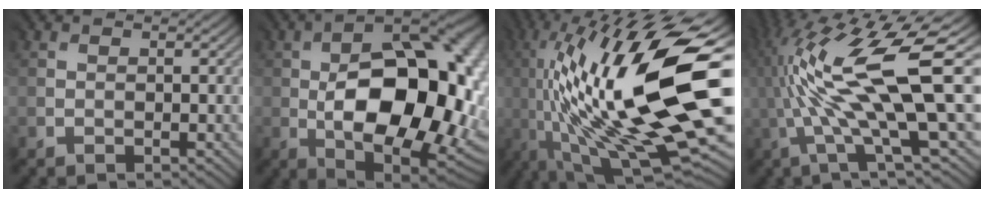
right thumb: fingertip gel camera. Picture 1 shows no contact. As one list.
[{"total": 17.6, "force": [-1.7, 9.4, 14.7], "torque": [-0.207, 0.001, -0.030]}, {"total": 20.5, "force": [-0.1, 6.3, 19.5], "torque": [-0.371, -0.007, 0.003]}, {"total": 16.4, "force": [1.5, 3.5, 16.0], "torque": [-0.318, 0.024, 0.040]}]